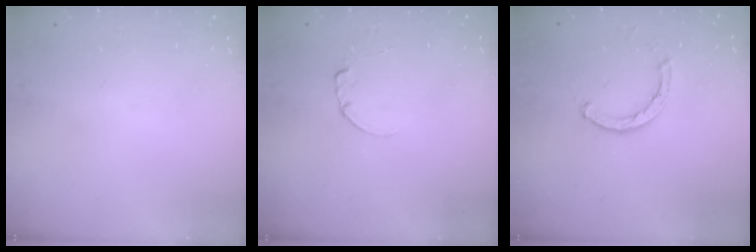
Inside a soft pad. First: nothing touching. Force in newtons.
{"total": 0.6, "press": 0.6, "slide": 0.1}
{"total": 2.1, "press": 2.1, "slide": 0.1}